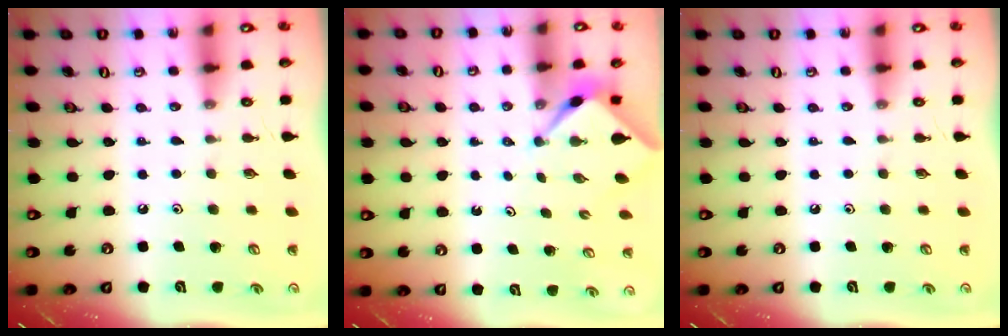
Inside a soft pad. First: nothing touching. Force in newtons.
{"total": 2.1, "press": 2.1, "slide": 0.3}
{"total": 0.0}